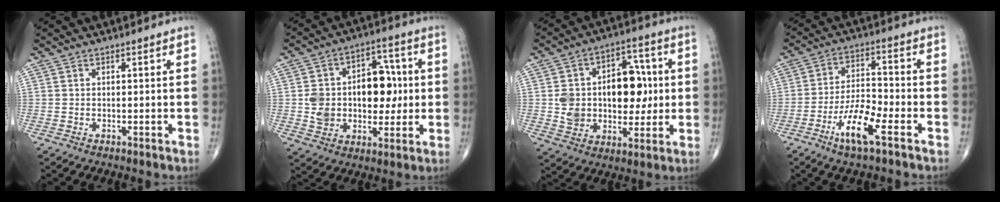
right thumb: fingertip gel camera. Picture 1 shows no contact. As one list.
[{"total": 16.4, "force": [0.7, 11.4, 11.9], "torque": [-0.140, 0.030, 0.021]}, {"total": 17.6, "force": [1.2, 12.1, 12.7], "torque": [-0.149, 0.023, 0.029]}, {"total": 9.9, "force": [-5.3, 2.4, 8.0], "torque": [-0.159, 0.027, -0.098]}]